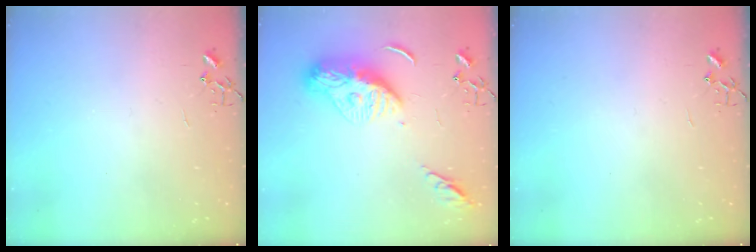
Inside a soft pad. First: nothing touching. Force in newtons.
{"total": 13.0, "press": 13.0, "slide": 1.1}
{"total": 0.0}